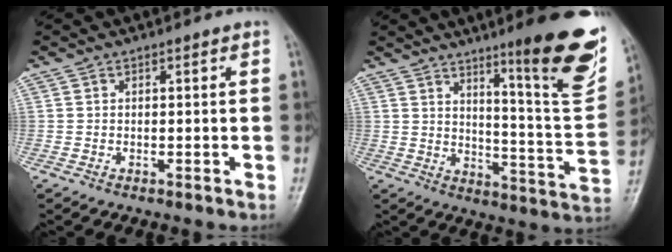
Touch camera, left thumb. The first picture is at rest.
{"total": 19.3, "force": [11.3, 2.5, 15.5], "torque": [-0.169, -0.070, 0.165]}